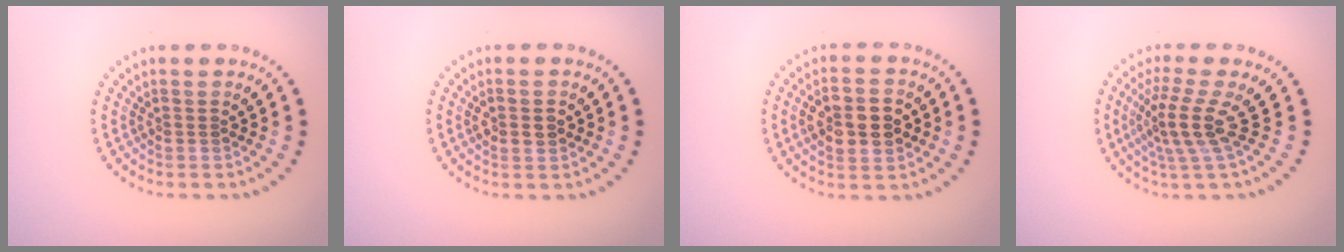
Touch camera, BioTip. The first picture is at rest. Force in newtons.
{"total": 1.4, "press": 1.4, "slide": 0.2}
{"total": 4.8, "press": 4.8, "slide": 0.2}
{"total": 3.7, "press": 2.6, "slide": 2.6}